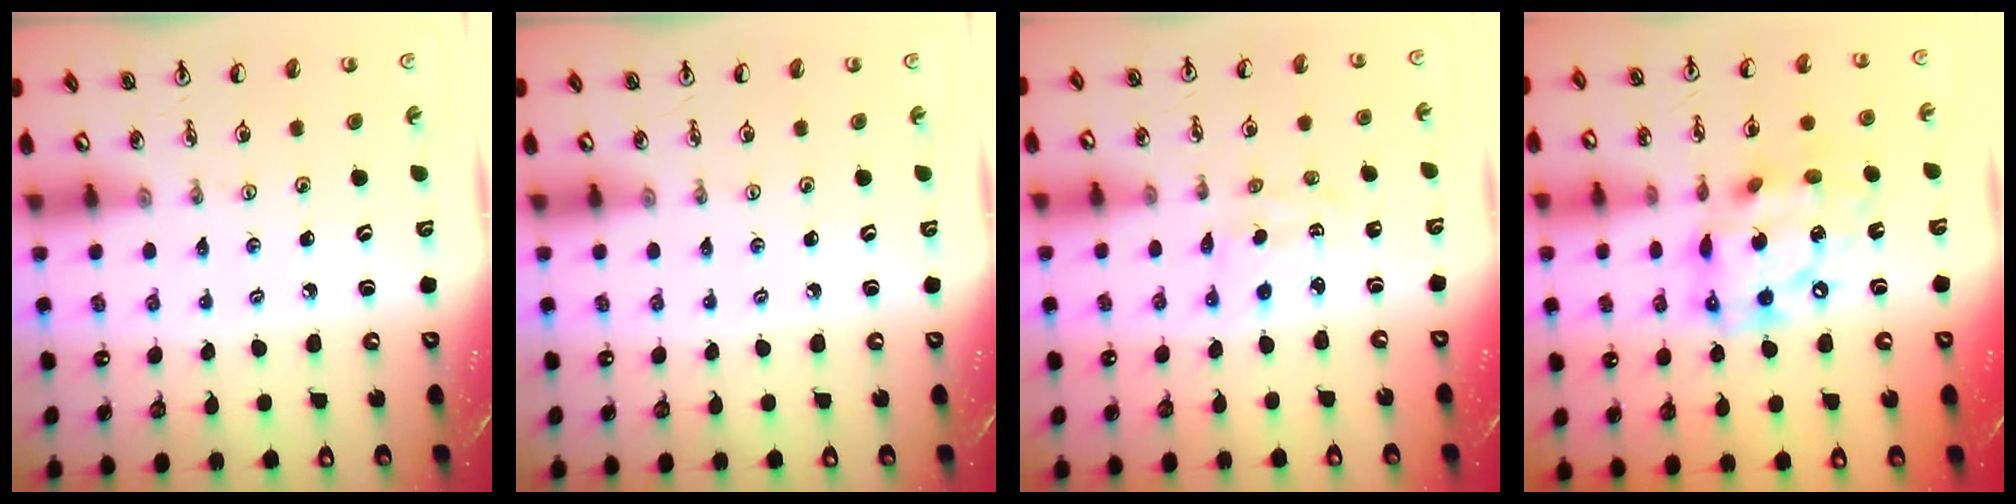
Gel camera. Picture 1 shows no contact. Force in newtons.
{"total": 0.0}
{"total": 2.0, "press": 1.9, "slide": 0.6}
{"total": 16.0, "press": 16.0, "slide": 1.2}